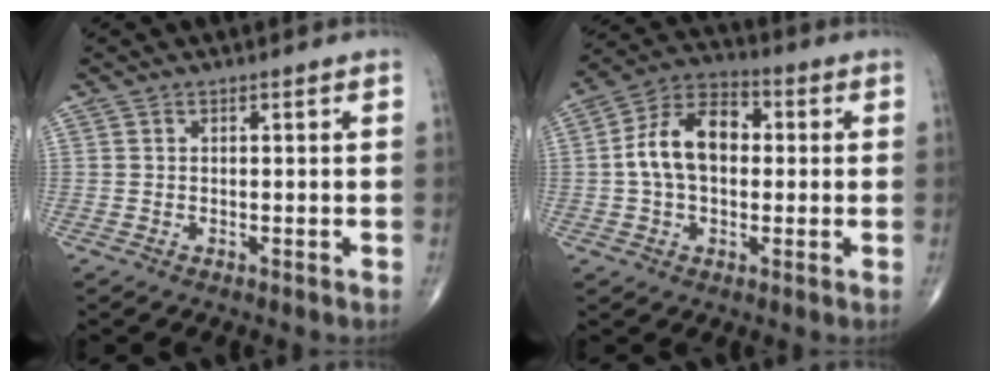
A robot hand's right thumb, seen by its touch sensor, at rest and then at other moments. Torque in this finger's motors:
{"motor_torque": [1.75, 1.67, 1.19, -0.19, 0.14]}